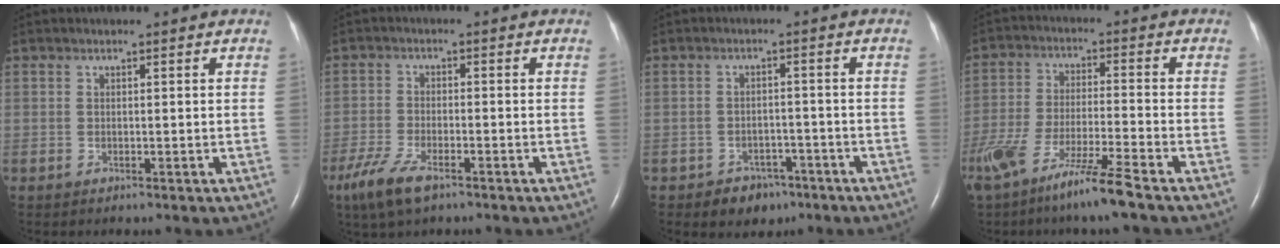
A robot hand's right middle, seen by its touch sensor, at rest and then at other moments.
{"total": 6.7, "force": [-4.4, 1.8, 4.7], "torque": [-0.104, -0.014, -0.079]}
{"total": 4.3, "force": [-2.8, 3.0, 1.0], "torque": [-0.014, 0.011, -0.033]}
{"total": 11.6, "force": [-8.3, -0.4, 8.1], "torque": [-0.161, -0.034, -0.155]}